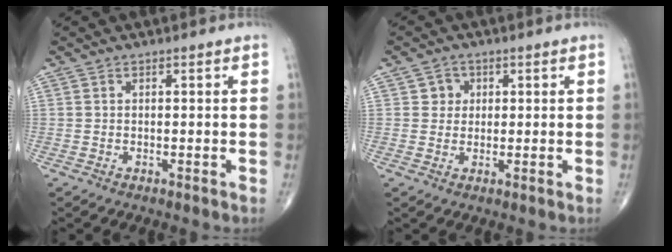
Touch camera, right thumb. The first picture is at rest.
{"total": 2.8, "force": [0.7, 2.7, 0.6], "torque": [0.010, 0.001, 0.005]}